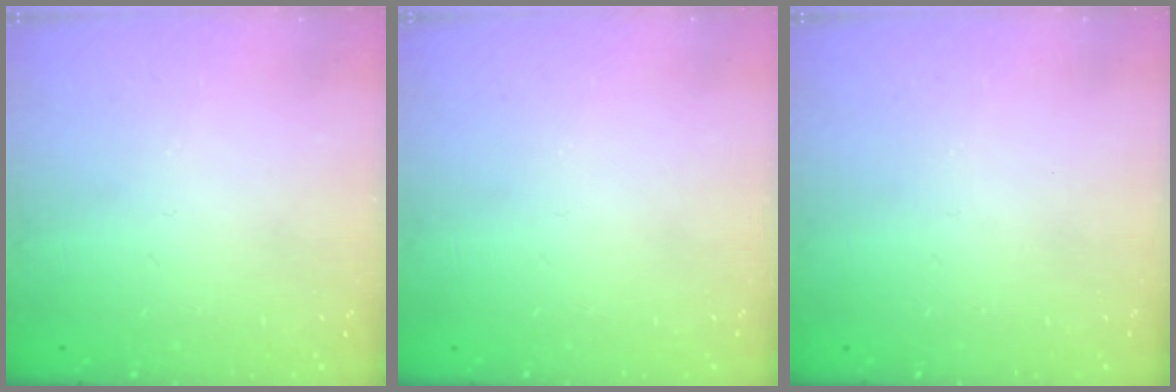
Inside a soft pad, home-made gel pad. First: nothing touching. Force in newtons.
{"total": 0.0}
{"total": 0.0}